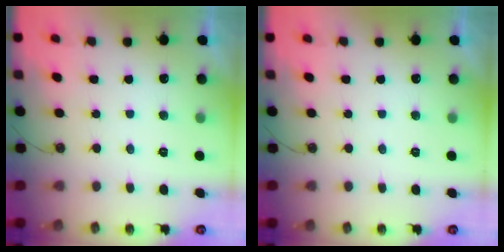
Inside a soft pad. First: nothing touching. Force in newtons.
{"total": 0.0}